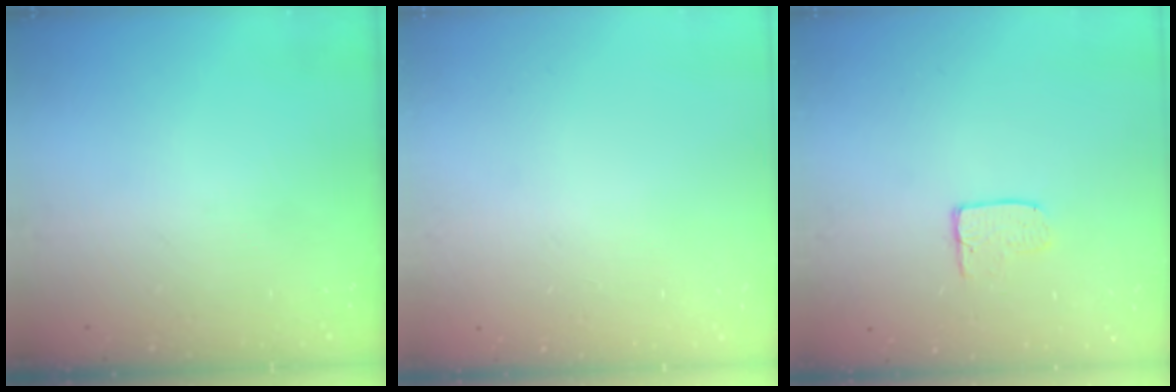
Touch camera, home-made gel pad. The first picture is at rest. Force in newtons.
{"total": 0.5, "press": 0.5, "slide": 0.1}
{"total": 5.2, "press": 5.2, "slide": 0.5}